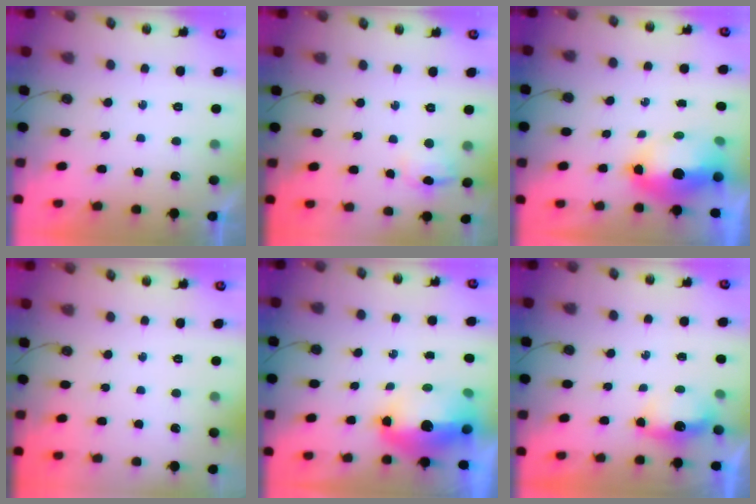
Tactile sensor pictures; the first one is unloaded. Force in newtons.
{"total": 6.7, "press": 6.4, "slide": 2.0}
{"total": 9.7, "press": 9.6, "slide": 1.0}
{"total": 0.0}
{"total": 13.0, "press": 12.9, "slide": 1.3}
{"total": 4.2, "press": 4.2, "slide": 0.5}